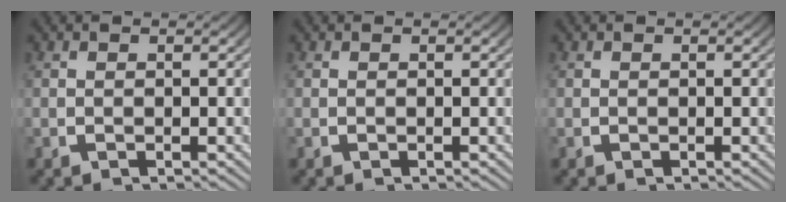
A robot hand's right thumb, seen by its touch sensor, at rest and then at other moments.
{"total": 0.0}
{"total": 0.0}